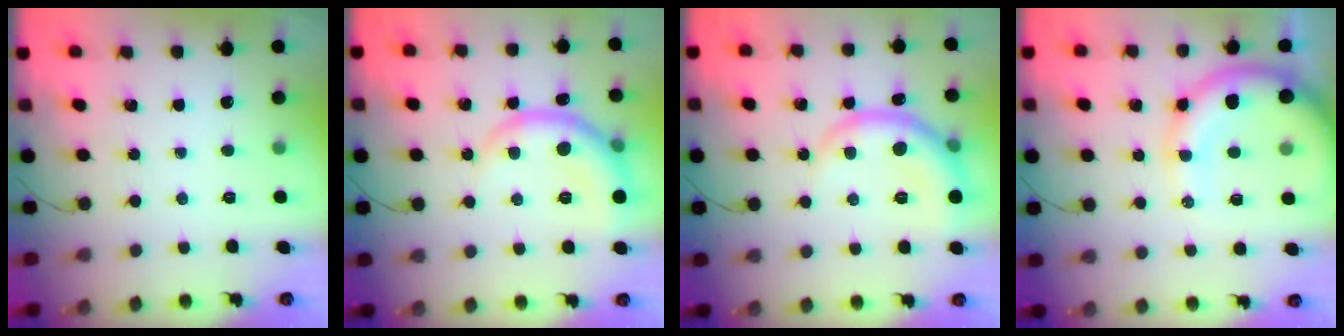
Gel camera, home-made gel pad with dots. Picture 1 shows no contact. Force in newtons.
{"total": 9.9, "press": 9.8, "slide": 1.0}
{"total": 9.9, "press": 9.8, "slide": 1.0}
{"total": 13.4, "press": 13.1, "slide": 2.7}